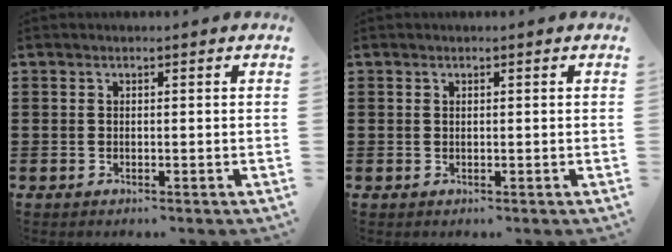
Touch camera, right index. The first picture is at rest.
{"total": 0.0}